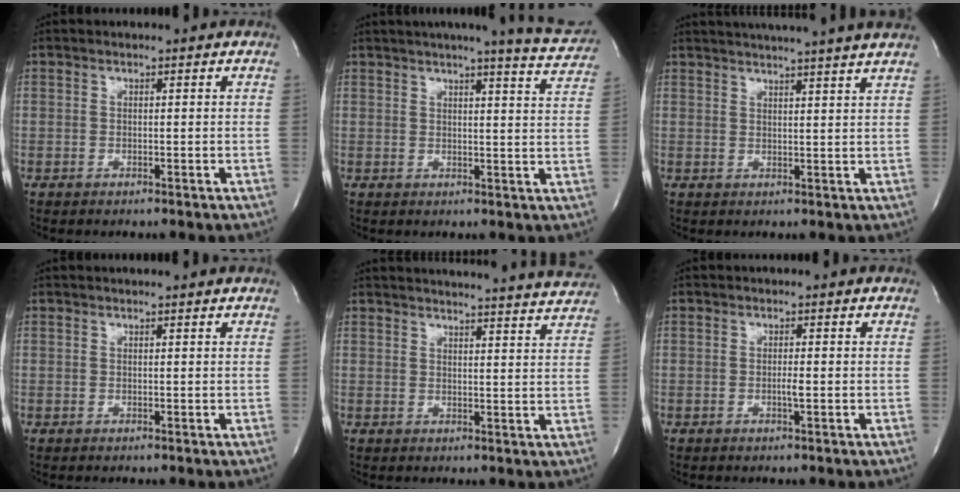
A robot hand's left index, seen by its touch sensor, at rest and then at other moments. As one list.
[{"total": 11.9, "force": [10.8, 0.0, 5.1], "torque": [-0.063, -0.025, 0.111]}, {"total": 15.5, "force": [13.9, -1.1, 6.6], "torque": [-0.115, -0.004, 0.177]}, {"total": 2.0, "force": [1.9, -0.2, 0.6], "torque": [-0.011, 0.010, 0.022]}, {"total": 20.5, "force": [19.9, 0.4, 5.1], "torque": [-0.071, -0.041, 0.234]}, {"total": 1.1, "force": [-0.4, -0.1, 1.0], "torque": [-0.026, -0.005, -0.006]}]